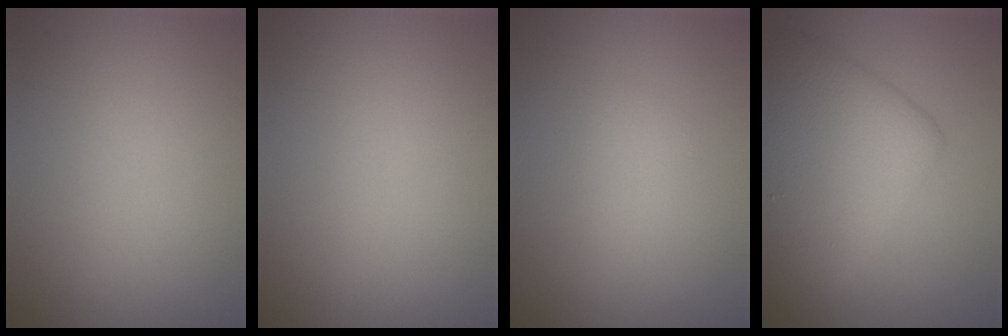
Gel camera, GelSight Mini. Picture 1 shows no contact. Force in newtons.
{"total": 0.0}
{"total": 1.5, "press": 1.5, "slide": 0.0}
{"total": 7.5, "press": 7.5, "slide": 0.4}